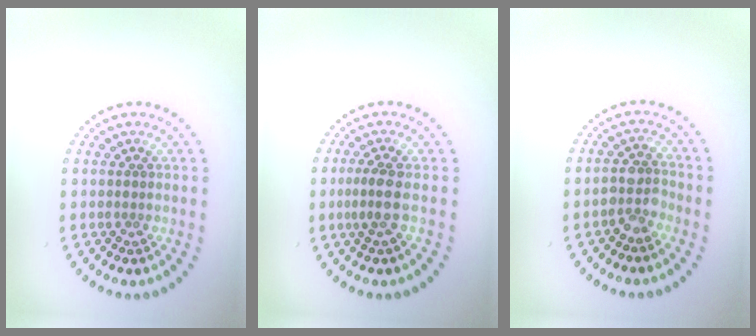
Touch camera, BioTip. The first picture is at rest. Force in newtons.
{"total": 2.2, "press": 1.8, "slide": 1.2}
{"total": 2.2, "press": 2.0, "slide": 0.9}